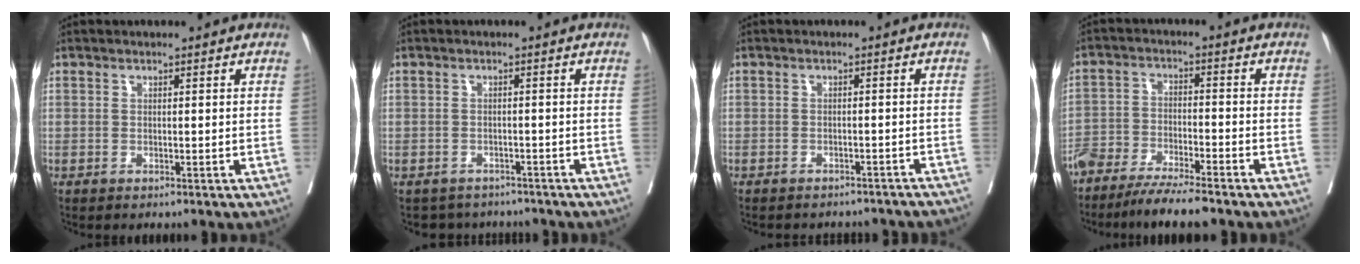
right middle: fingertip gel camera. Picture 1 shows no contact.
{"total": 5.2, "force": [-4.7, 2.2, 0.0], "torque": [0.004, 0.007, -0.056]}
{"total": 12.4, "force": [-11.2, 3.7, 3.8], "torque": [-0.059, 0.003, -0.114]}
{"total": 8.7, "force": [-7.4, 0.8, 4.4], "torque": [-0.069, -0.020, -0.128]}